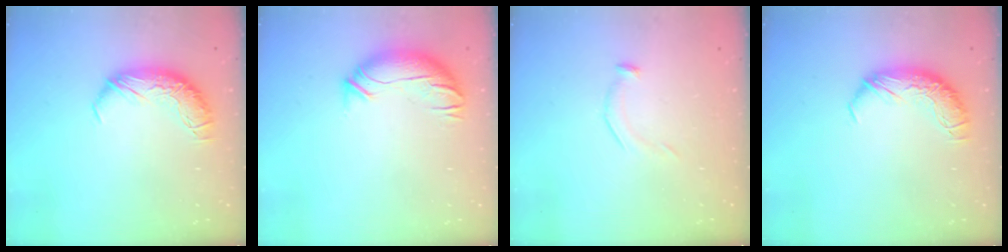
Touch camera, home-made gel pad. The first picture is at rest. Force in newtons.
{"total": 3.3, "press": 2.6, "slide": 2.1}
{"total": 7.5, "press": 7.4, "slide": 0.7}
{"total": 0.0}